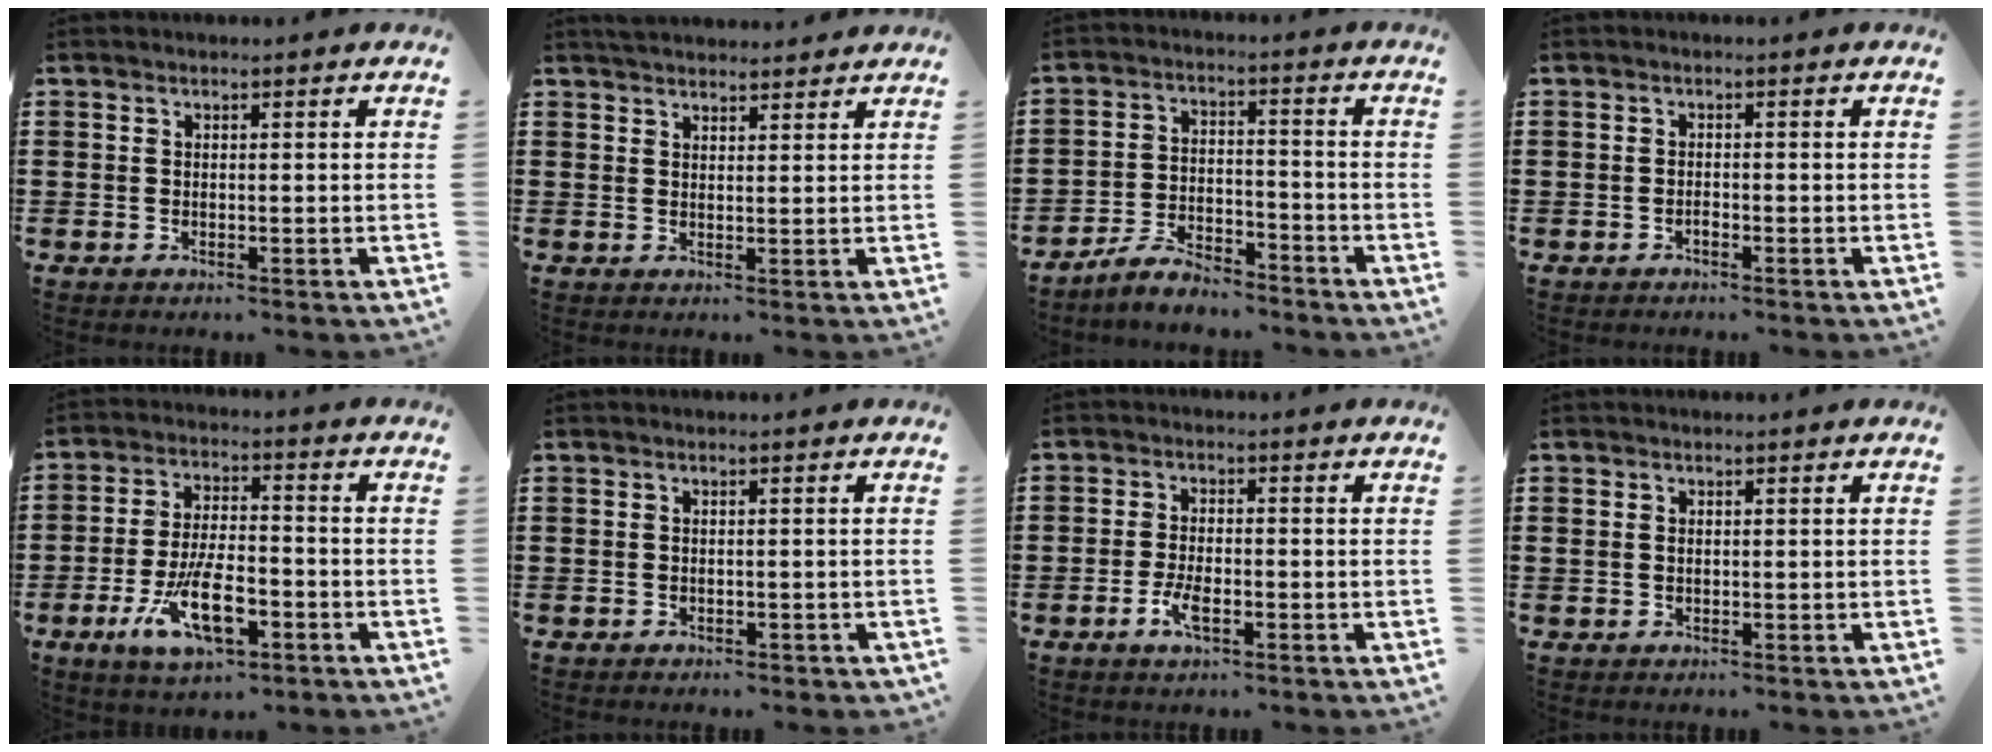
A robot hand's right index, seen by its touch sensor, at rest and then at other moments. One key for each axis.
{"total": 2.0, "fx": 2.0, "fy": 0.0, "fz": -0.1, "tx": -0.002, "ty": 0.000, "tz": 0.040}
{"total": 5.6, "fx": -5.3, "fy": 0.8, "fz": 1.6, "tx": -0.040, "ty": 0.002, "tz": -0.104}
{"total": 0.8, "fx": -0.7, "fy": 0.2, "fz": 0.4, "tx": -0.011, "ty": -0.003, "tz": -0.011}
{"total": 10.4, "fx": -4.2, "fy": 4.1, "fz": 8.6, "tx": -0.166, "ty": -0.005, "tz": -0.076}
{"total": 0.5, "fx": -0.5, "fy": 0.1, "fz": 0.0, "tx": -0.004, "ty": -0.002, "tz": -0.012}
{"total": 3.8, "fx": -1.7, "fy": 1.4, "fz": 3.1, "tx": -0.067, "ty": -0.002, "tz": -0.033}
{"total": 0.6, "fx": 0.1, "fy": 0.4, "fz": 0.4, "tx": -0.010, "ty": 0.002, "tz": 0.003}